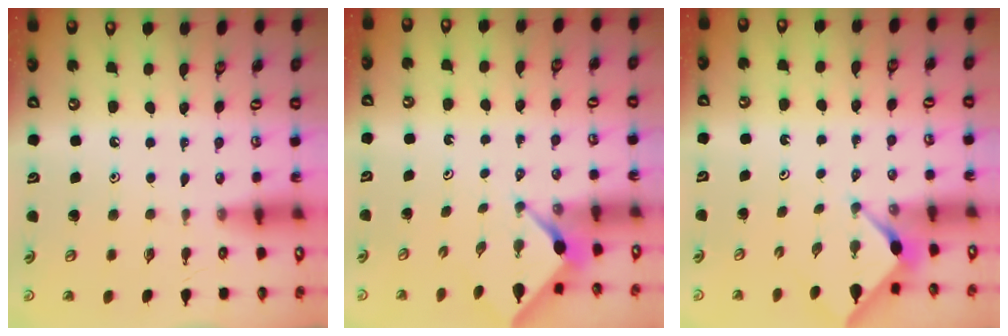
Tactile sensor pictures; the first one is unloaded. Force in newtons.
{"total": 2.4, "press": 2.4, "slide": 0.3}
{"total": 3.1, "press": 3.1, "slide": 0.3}